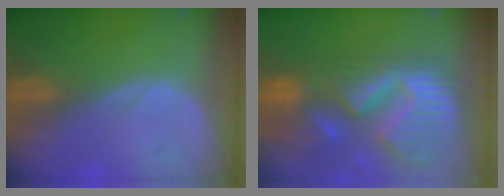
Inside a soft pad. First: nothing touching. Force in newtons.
{"total": 14.1, "press": 11.7, "slide": 7.8}